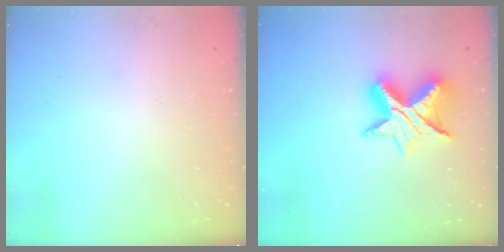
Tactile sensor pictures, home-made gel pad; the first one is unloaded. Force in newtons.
{"total": 11.6, "press": 11.5, "slide": 0.7}